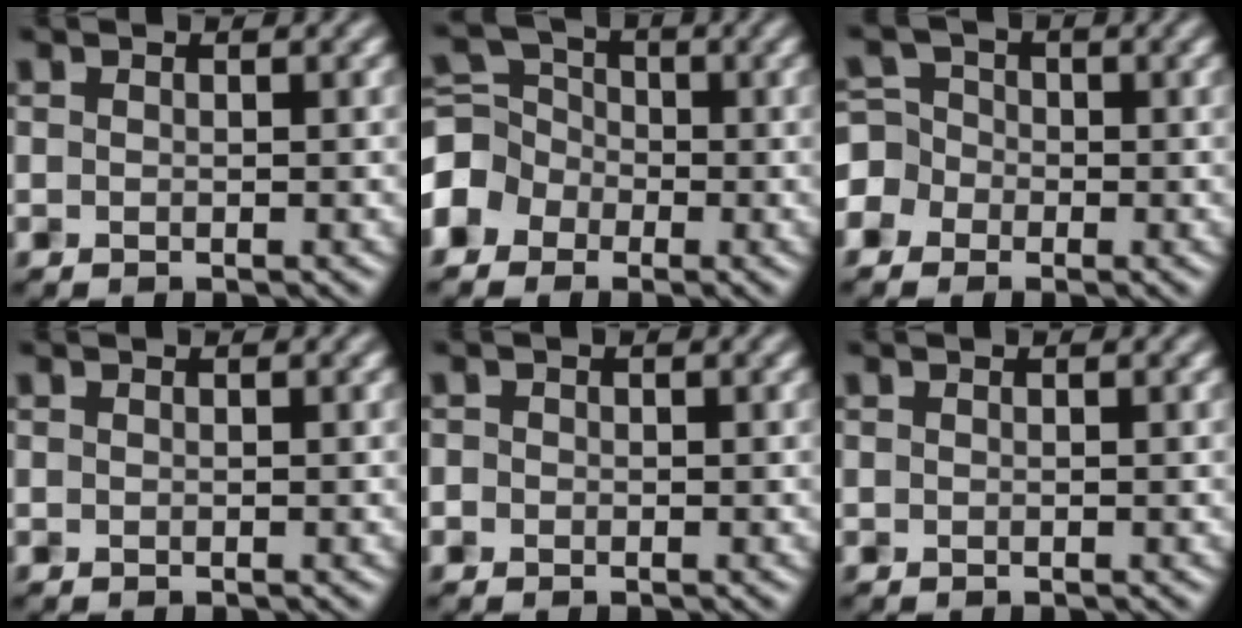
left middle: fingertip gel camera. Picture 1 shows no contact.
{"total": 4.0, "force": [-2.2, 3.3, 0.9], "torque": [-0.021, 0.016, -0.049]}
{"total": 3.7, "force": [-1.9, 3.2, 0.5], "torque": [0.000, 0.019, -0.046]}
{"total": 0.0}
{"total": 0.7, "force": [-0.6, 0.1, -0.4], "torque": [0.002, 0.000, -0.003]}
{"total": 0.0}